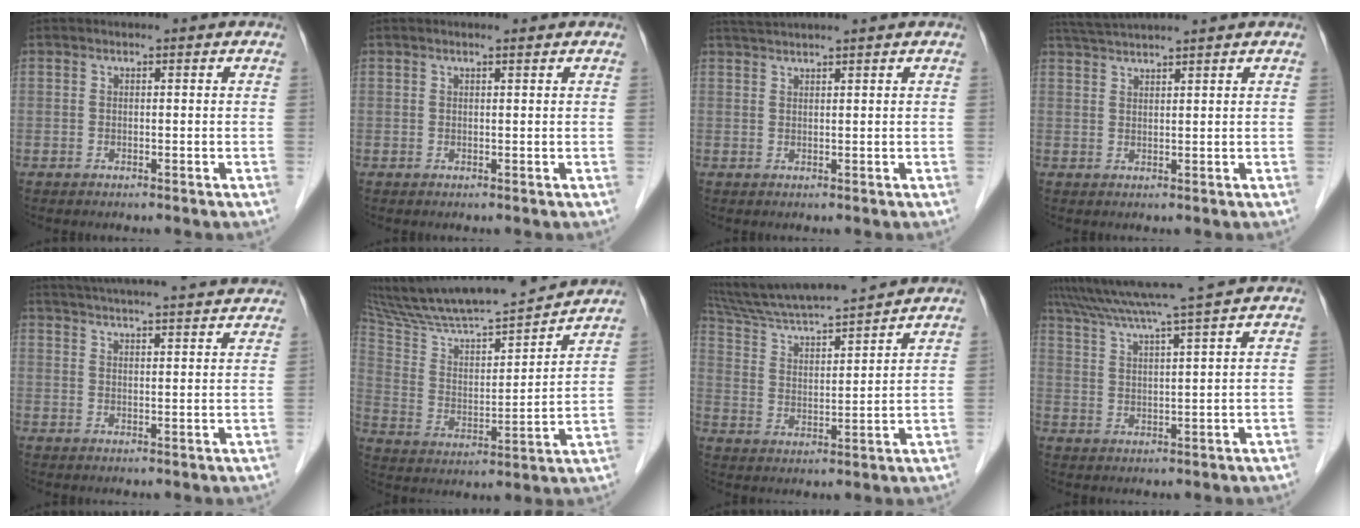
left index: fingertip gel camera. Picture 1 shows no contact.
{"total": 1.0, "force": [0.8, 0.1, 0.6], "torque": [-0.014, 0.008, 0.015]}
{"total": 4.5, "force": [4.0, -0.9, 1.9], "torque": [-0.025, 0.029, 0.069]}
{"total": 6.2, "force": [5.6, -1.1, 2.4], "torque": [-0.043, 0.031, 0.096]}
{"total": 21.2, "force": [19.8, 0.8, 7.6], "torque": [-0.124, 0.012, 0.261]}
{"total": 21.8, "force": [20.1, 1.1, 8.5], "torque": [-0.148, -0.005, 0.325]}
{"total": 16.7, "force": [15.3, 0.4, 6.7], "torque": [-0.126, 0.016, 0.257]}
{"total": 11.3, "force": [9.6, -2.1, 5.5], "torque": [-0.104, 0.008, 0.148]}